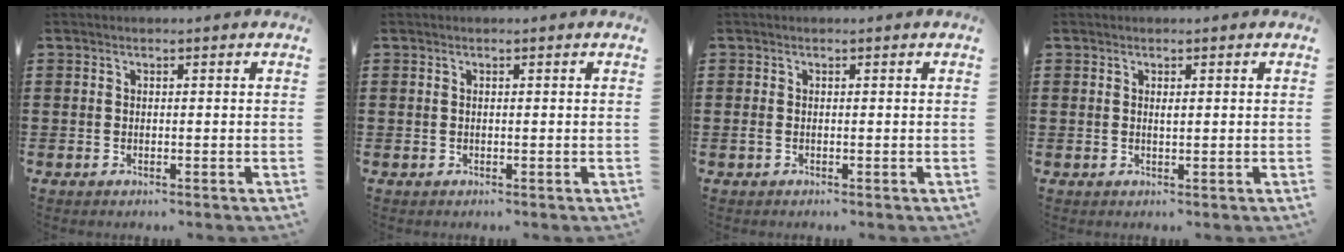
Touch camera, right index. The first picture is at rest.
{"total": 0.0}
{"total": 0.7, "force": [-0.3, 0.3, 0.5], "torque": [-0.019, -0.006, -0.008]}
{"total": 0.7, "force": [0.2, 0.1, 0.7], "torque": [-0.013, -0.001, 0.003]}